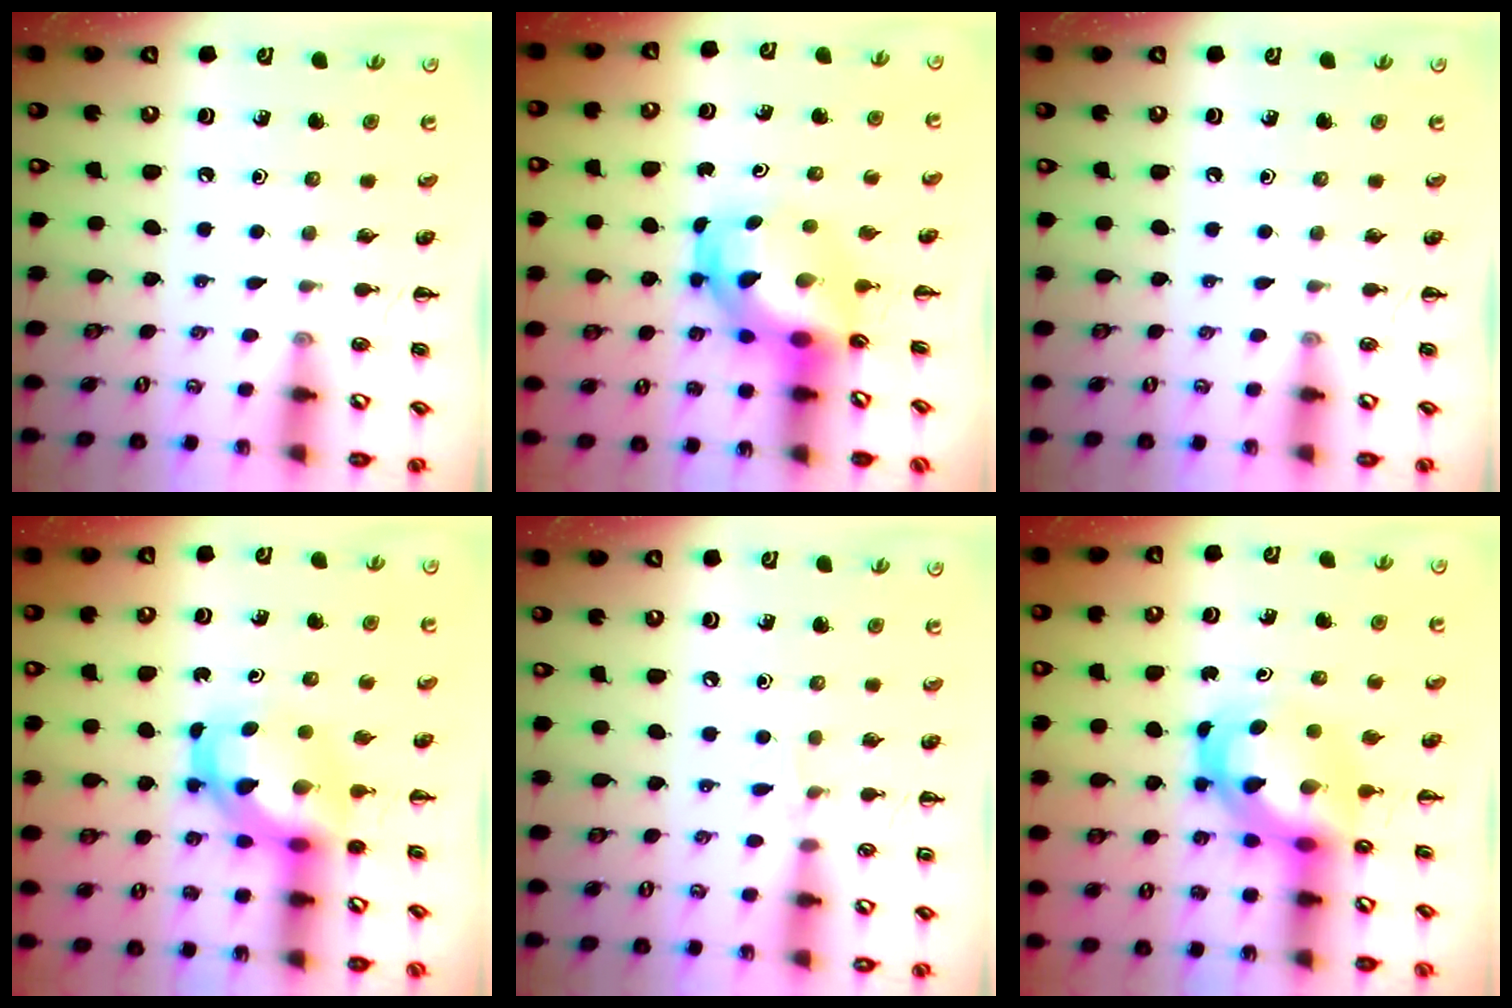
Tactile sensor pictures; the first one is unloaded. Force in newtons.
{"total": 6.0, "press": 5.9, "slide": 1.2}
{"total": 0.0}
{"total": 4.9, "press": 4.8, "slide": 0.8}
{"total": 3.8, "press": 3.6, "slide": 1.2}
{"total": 5.1, "press": 5.0, "slide": 1.2}